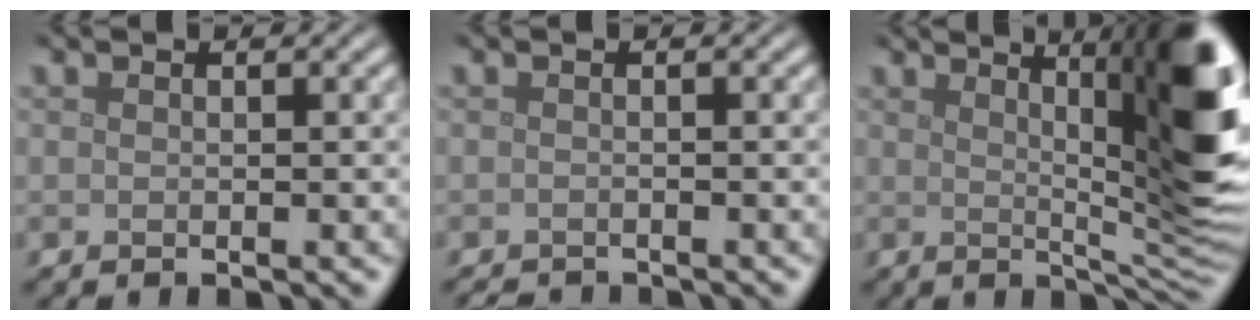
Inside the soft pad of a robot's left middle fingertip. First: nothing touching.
{"total": 1.9, "force": [-1.9, 0.2, 0.4], "torque": [-0.001, -0.010, -0.031]}
{"total": 13.8, "force": [3.8, 3.7, 12.7], "torque": [-0.133, 0.012, 0.053]}